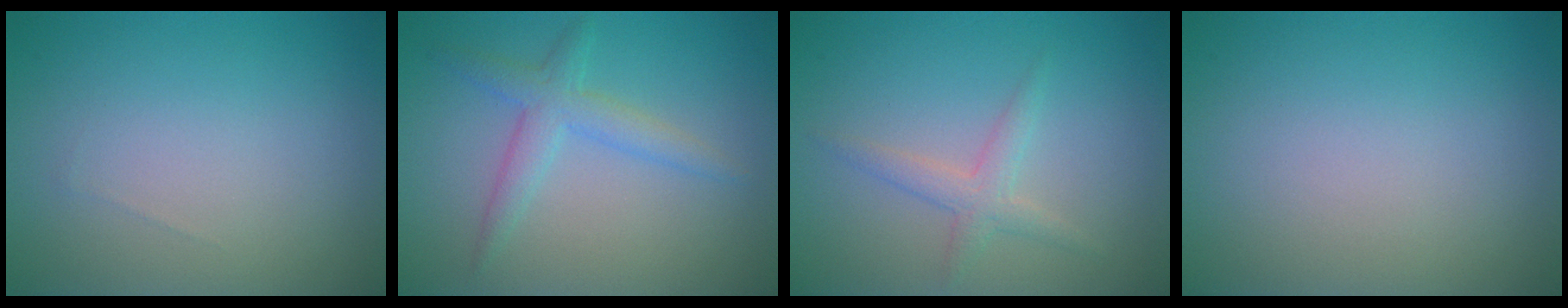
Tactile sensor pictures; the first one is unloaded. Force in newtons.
{"total": 2.8, "press": 2.8, "slide": 0.1}
{"total": 2.0, "press": 2.0, "slide": 0.1}
{"total": 0.0}